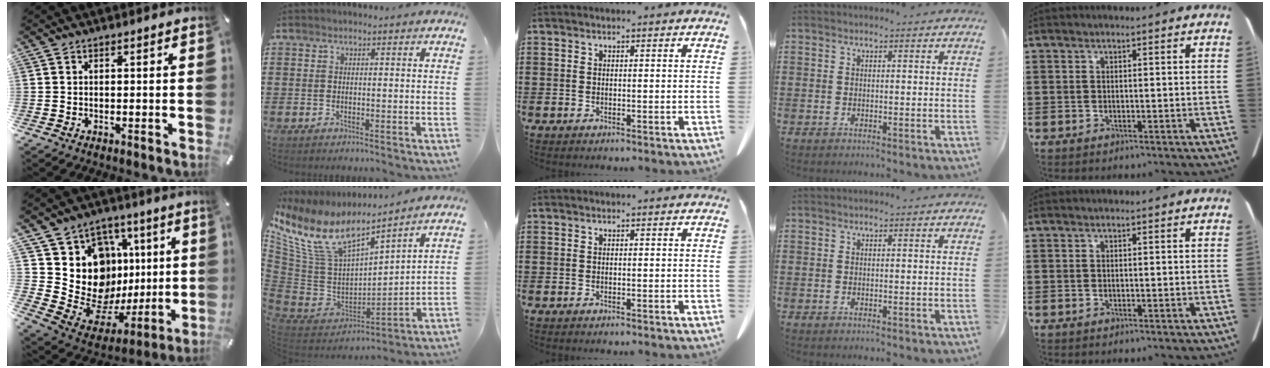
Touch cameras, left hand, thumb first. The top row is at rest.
{"thumb": {"total": 18.0, "force": [2.2, 16.0, 7.9], "torque": [-0.112, -0.046, 0.075]}, "index": {"total": 11.2, "force": [6.7, 5.0, 7.5], "torque": [-0.188, -0.045, 0.116]}}